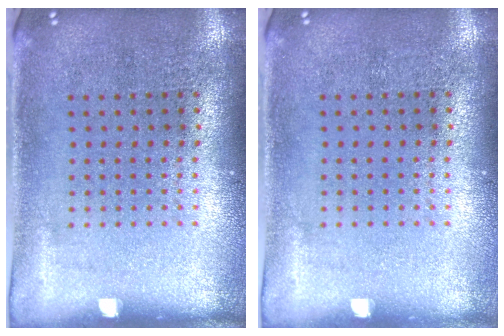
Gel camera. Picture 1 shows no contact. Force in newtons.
{"total": 0.0}